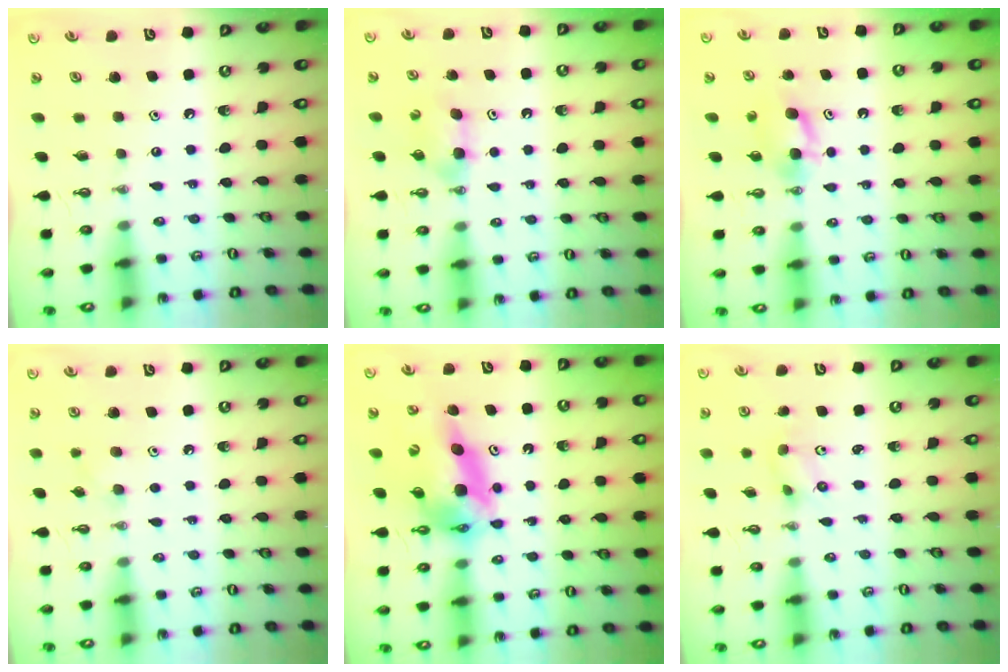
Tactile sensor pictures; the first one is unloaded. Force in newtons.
{"total": 5.9, "press": 2.9, "slide": 5.2}
{"total": 4.4, "press": 4.4, "slide": 0.6}
{"total": 6.4, "press": 5.7, "slide": 2.9}
{"total": 13.2, "press": 13.2, "slide": 1.3}
{"total": 2.5, "press": 2.2, "slide": 1.2}